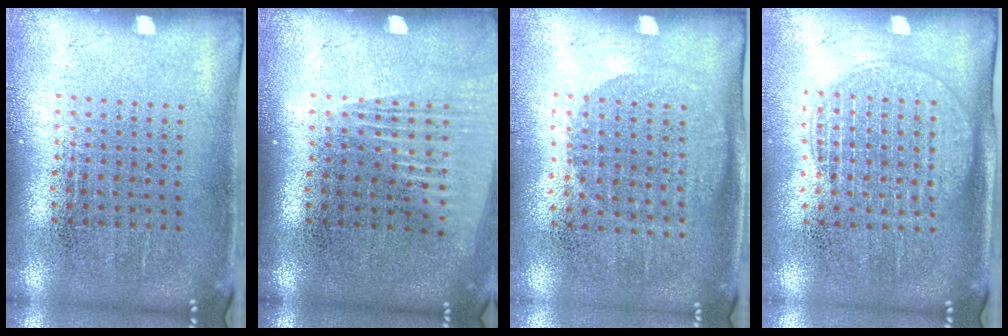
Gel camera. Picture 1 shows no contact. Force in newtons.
{"total": 1.4, "press": 1.3, "slide": 0.6}
{"total": 1.1, "press": 1.0, "slide": 0.4}
{"total": 1.6, "press": 1.4, "slide": 0.8}